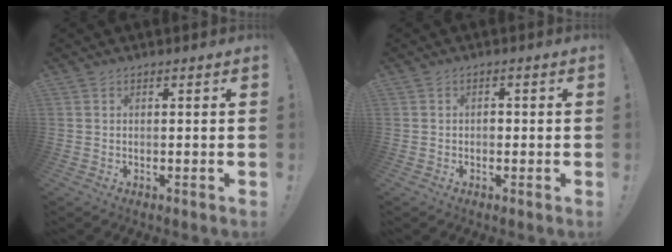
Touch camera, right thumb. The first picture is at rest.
{"total": 1.3, "force": [-0.4, 1.1, 0.6], "torque": [-0.010, 0.005, -0.009]}